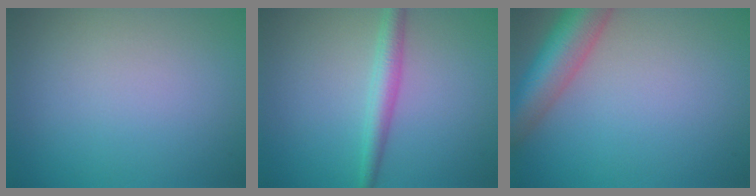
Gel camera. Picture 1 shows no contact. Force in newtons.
{"total": 2.7, "press": 2.7, "slide": 0.0}
{"total": 6.8, "press": 6.8, "slide": 0.4}